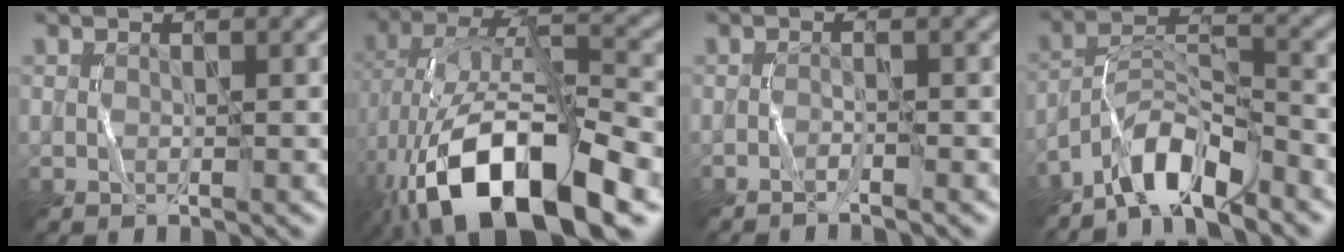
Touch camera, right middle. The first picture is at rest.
{"total": 15.8, "force": [-6.8, 6.6, 12.7], "torque": [-0.229, 0.005, -0.124]}
{"total": 1.0, "force": [-0.9, -0.2, 0.3], "torque": [-0.005, 0.006, -0.020]}
{"total": 5.7, "force": [-4.8, 1.2, 2.8], "torque": [-0.046, 0.012, -0.095]}